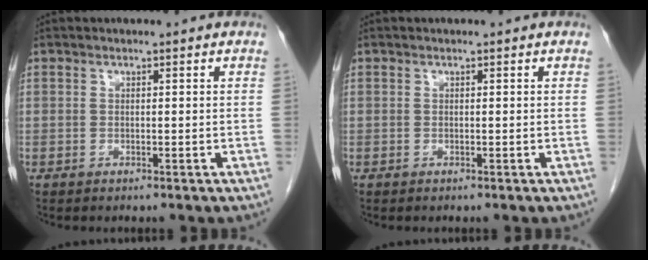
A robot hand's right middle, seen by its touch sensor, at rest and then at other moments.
{"total": 0.0}